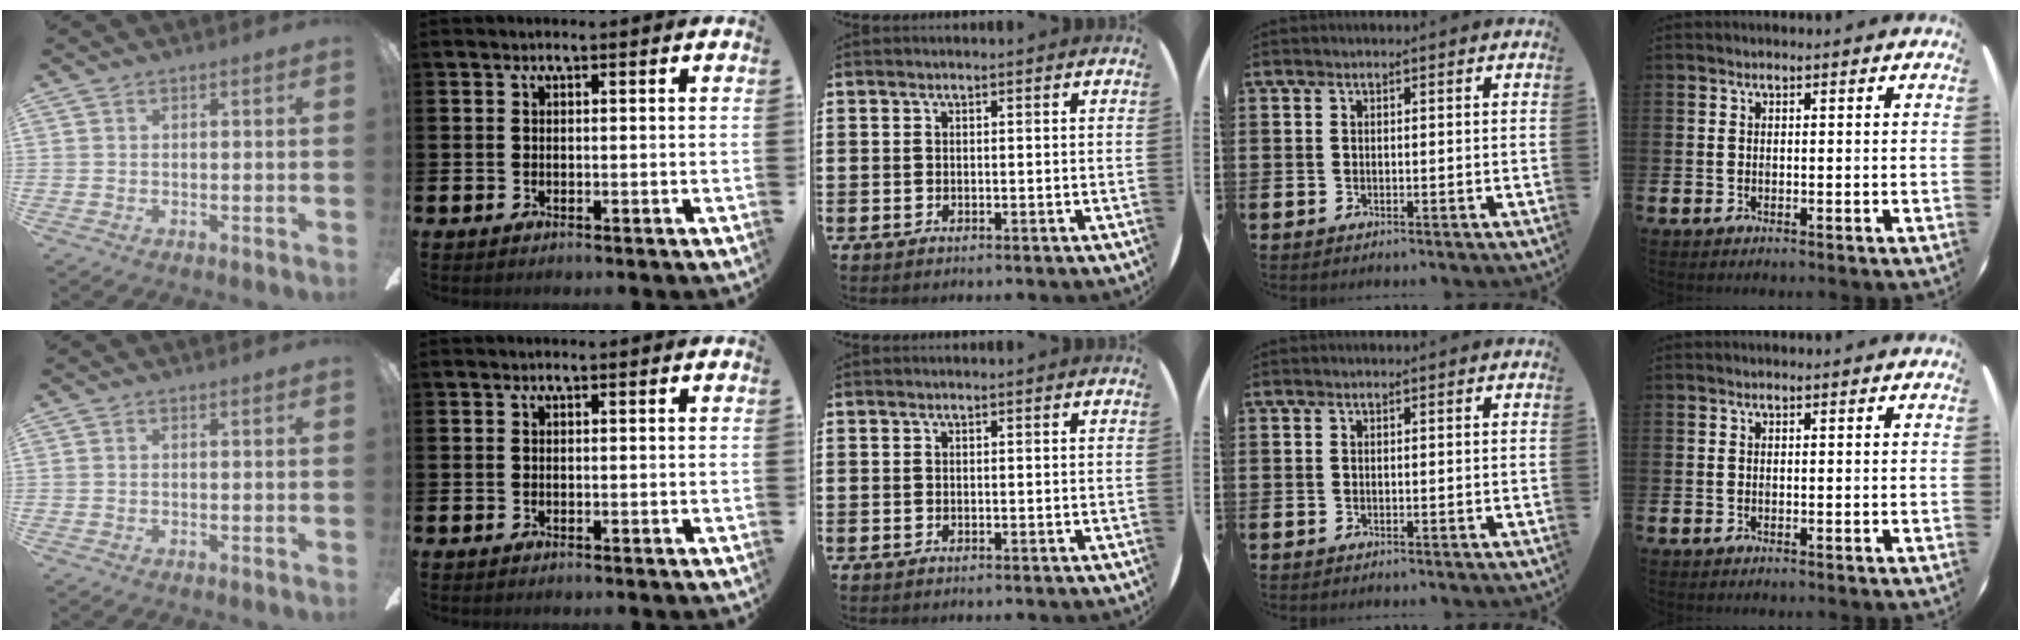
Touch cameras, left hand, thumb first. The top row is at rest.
{}